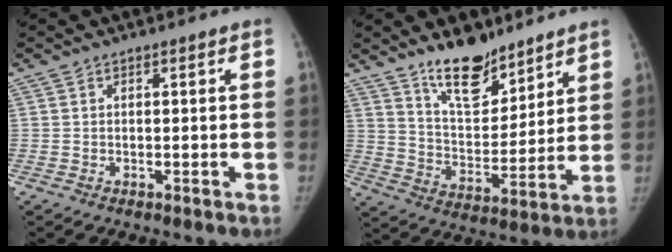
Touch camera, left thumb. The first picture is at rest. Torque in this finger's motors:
{"motor_torque": [0.82, -0.24, 1.29, -1.30, 0.26]}